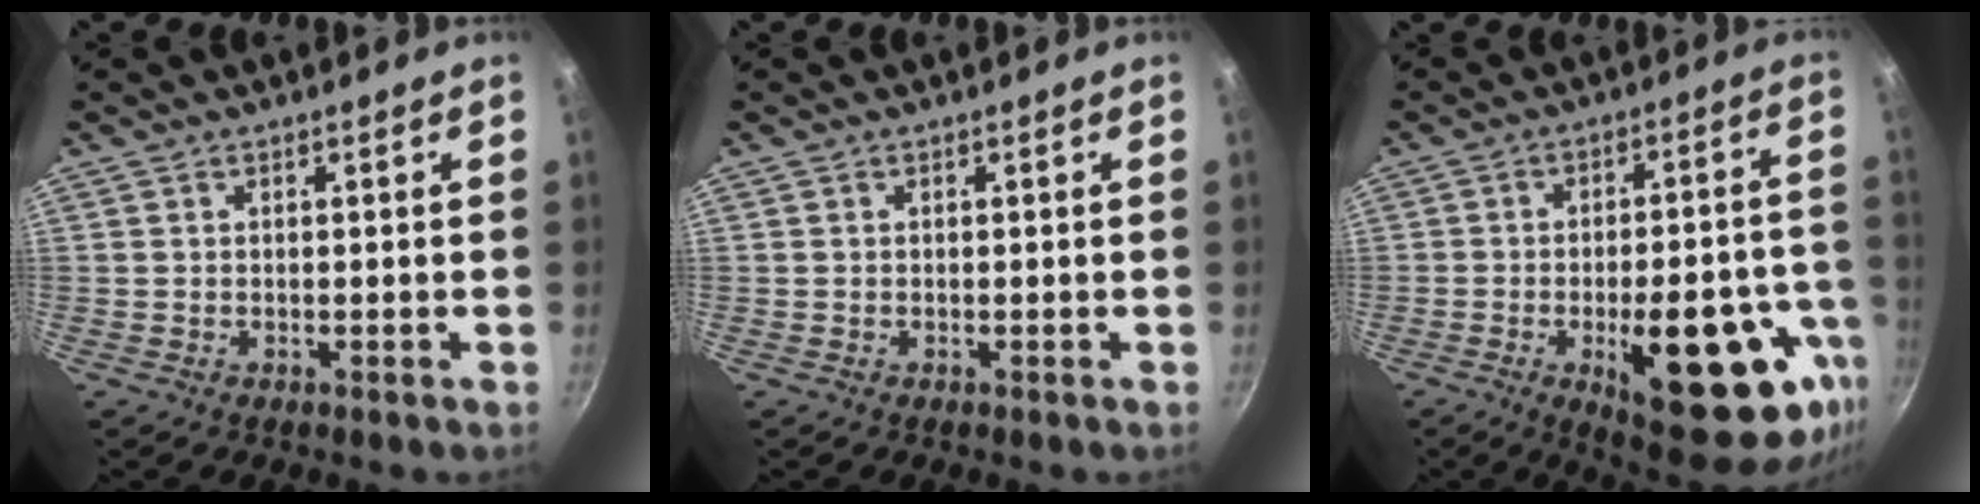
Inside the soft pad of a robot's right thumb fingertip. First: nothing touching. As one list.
[{"total": 0.0}, {"total": 23.4, "force": [-8.8, 9.3, 19.6], "torque": [-0.211, 0.019, -0.109]}]